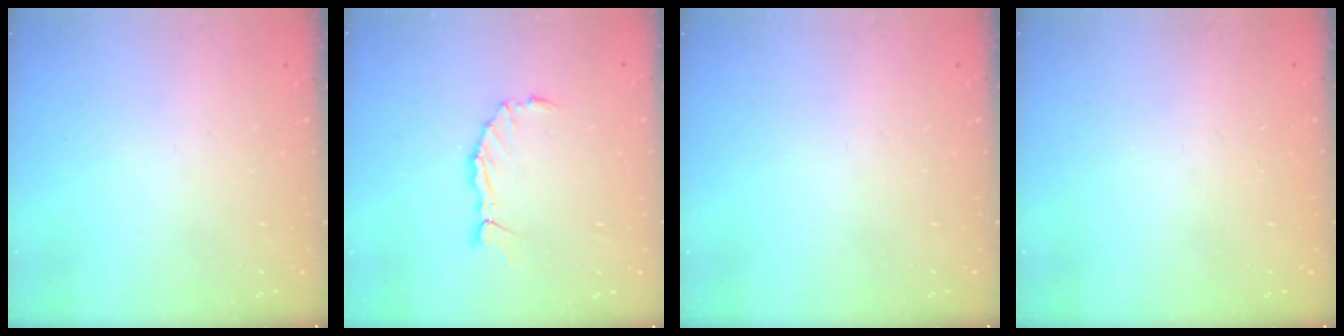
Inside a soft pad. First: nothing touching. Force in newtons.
{"total": 2.8, "press": 2.8, "slide": 0.2}
{"total": 0.0}
{"total": 1.4, "press": 1.4, "slide": 0.1}